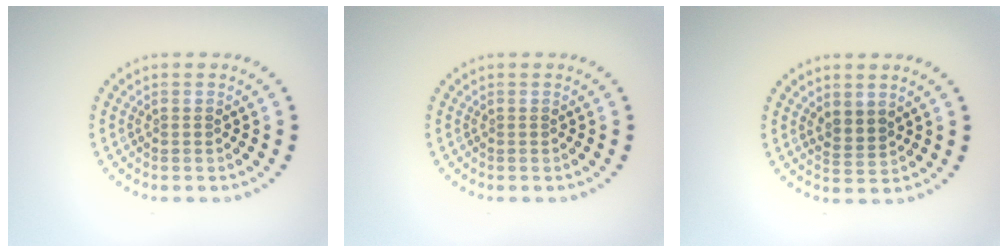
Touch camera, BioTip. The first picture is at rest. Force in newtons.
{"total": 0.0}
{"total": 1.9, "press": 1.5, "slide": 1.1}